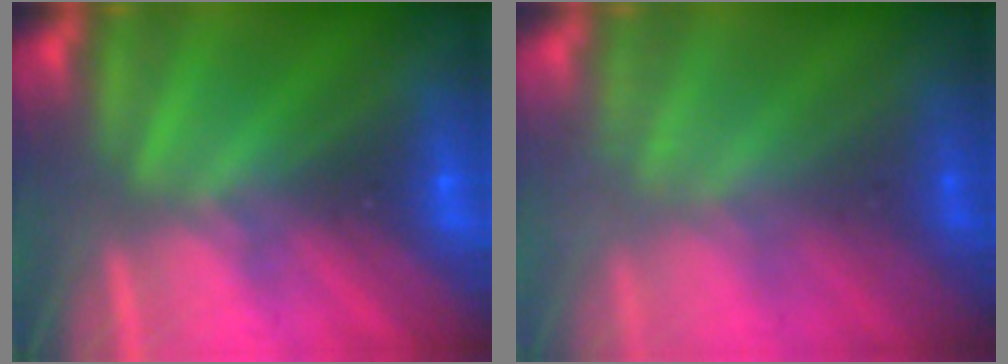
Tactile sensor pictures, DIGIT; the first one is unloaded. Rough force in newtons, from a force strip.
{"total": 2.4}